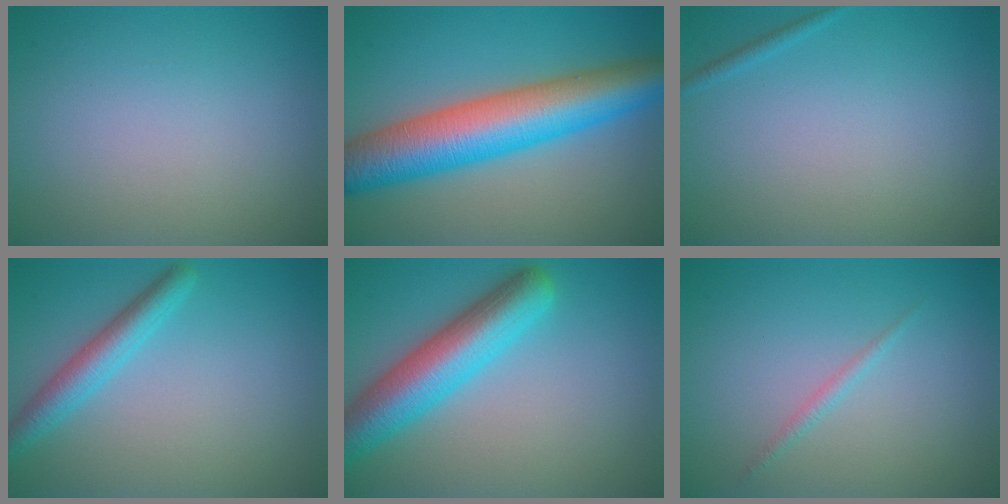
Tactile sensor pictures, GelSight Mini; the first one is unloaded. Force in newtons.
{"total": 10.4, "press": 10.4, "slide": 0.2}
{"total": 0.6, "press": 0.6, "slide": 0.1}
{"total": 3.2, "press": 3.2, "slide": 0.1}
{"total": 7.2, "press": 7.2, "slide": 0.3}
{"total": 0.8, "press": 0.8, "slide": 0.1}